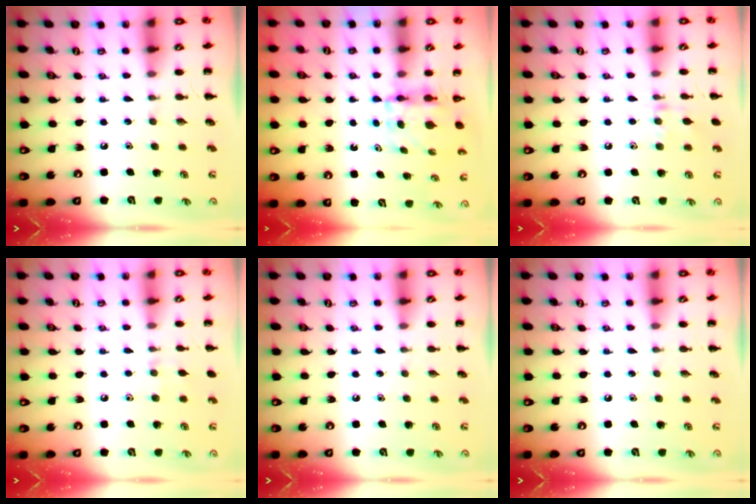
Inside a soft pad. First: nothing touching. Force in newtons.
{"total": 3.9, "press": 3.9, "slide": 0.3}
{"total": 7.3, "press": 7.2, "slide": 1.4}
{"total": 4.5, "press": 4.2, "slide": 1.5}
{"total": 0.0}
{"total": 0.0}